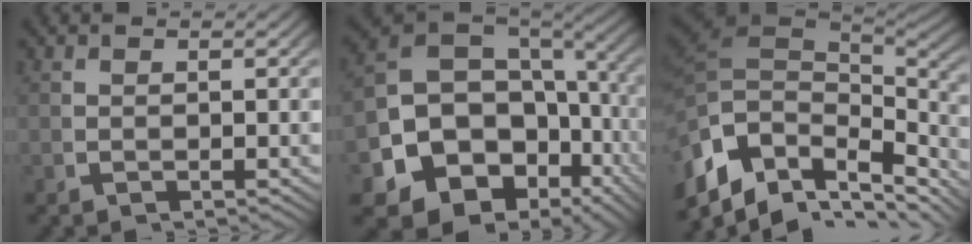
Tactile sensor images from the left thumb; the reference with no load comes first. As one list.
[{"total": 16.9, "force": [-4.4, 12.5, 10.5], "torque": [-0.206, -0.070, -0.043]}, {"total": 13.0, "force": [-2.2, 8.9, 9.2], "torque": [-0.168, -0.040, -0.011]}]